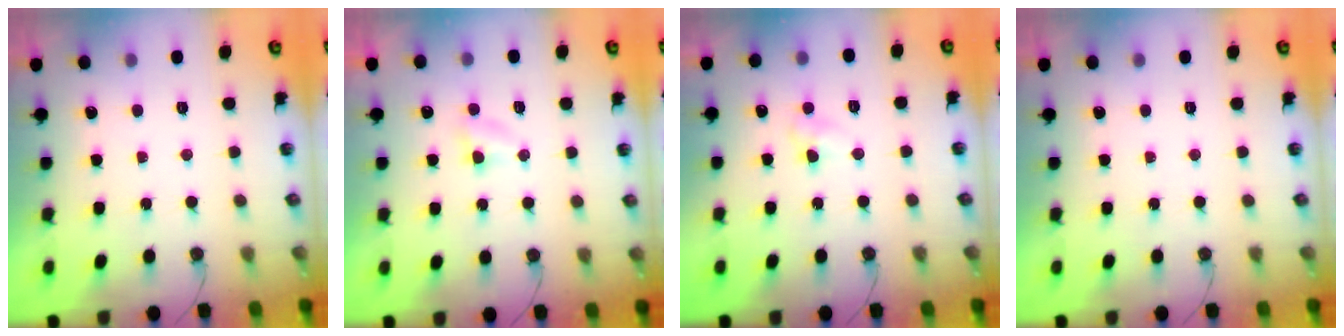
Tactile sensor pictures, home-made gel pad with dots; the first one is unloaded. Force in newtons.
{"total": 3.0, "press": 3.0, "slide": 0.3}
{"total": 5.7, "press": 5.7, "slide": 0.5}
{"total": 0.0}